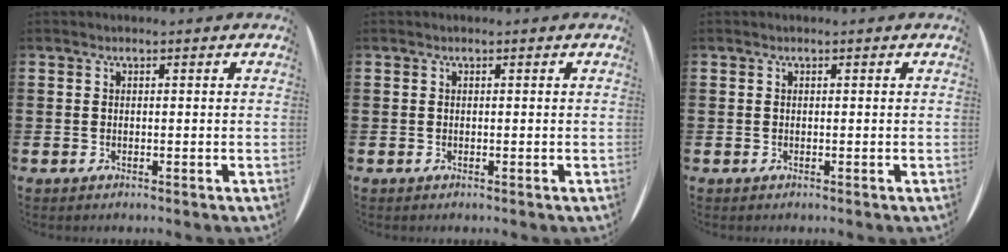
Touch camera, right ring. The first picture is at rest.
{"total": 0.0}
{"total": 0.0}